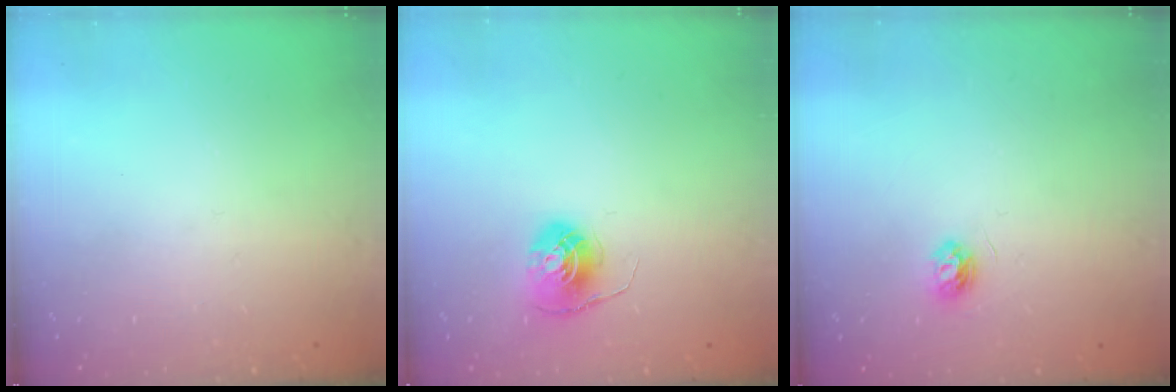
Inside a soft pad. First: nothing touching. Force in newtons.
{"total": 6.0, "press": 6.0, "slide": 0.5}
{"total": 4.5, "press": 4.4, "slide": 0.5}